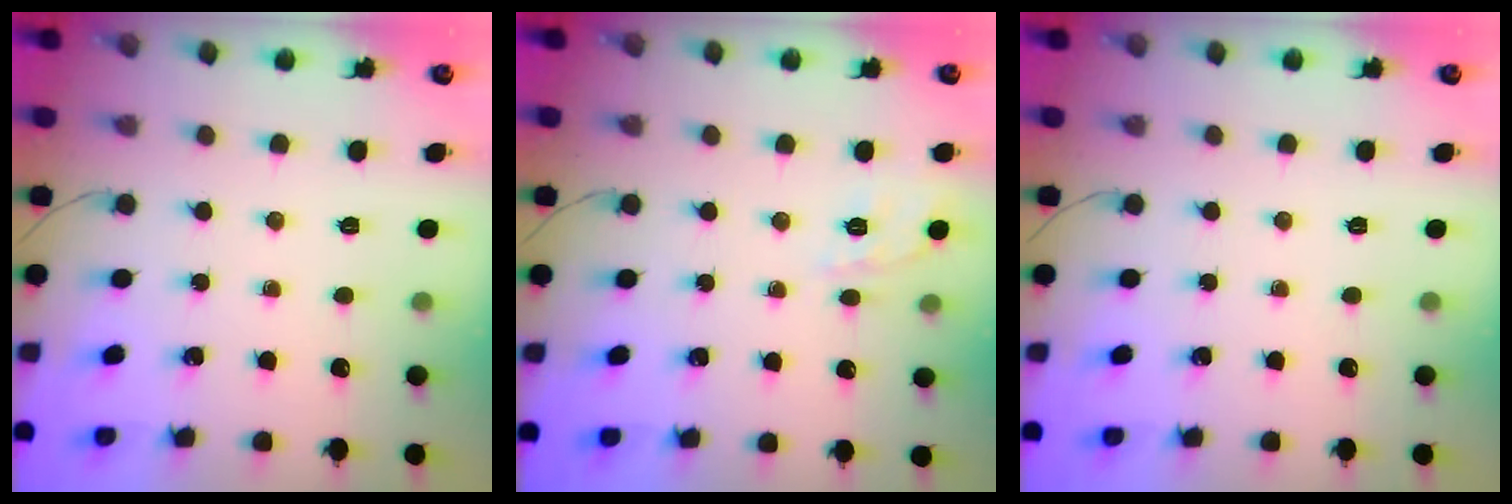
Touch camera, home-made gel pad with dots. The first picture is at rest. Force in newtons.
{"total": 2.3, "press": 2.0, "slide": 1.3}
{"total": 0.0}